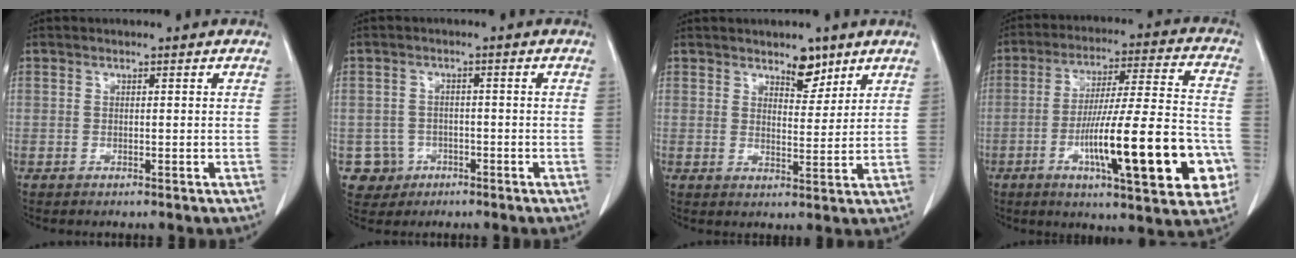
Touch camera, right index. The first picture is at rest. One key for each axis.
{"total": 4.3, "fx": -1.4, "fy": 4.0, "fz": -0.2, "tx": 0.013, "ty": 0.014, "tz": -0.020}
{"total": 4.3, "fx": 3.2, "fy": 1.9, "fz": 2.1, "tx": -0.025, "ty": -0.006, "tz": 0.051}
{"total": 21.2, "fx": -6.7, "fy": 2.9, "fz": 19.9, "tx": -0.280, "ty": 0.003, "tz": -0.096}